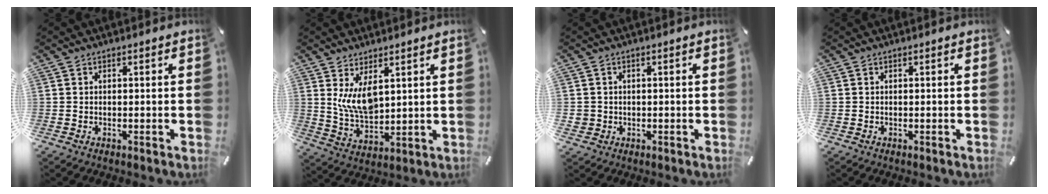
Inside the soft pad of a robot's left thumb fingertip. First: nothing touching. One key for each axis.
{"total": 8.2, "fx": 3.6, "fy": 3.9, "fz": 6.2, "tx": -0.131, "ty": -0.020, "tz": 0.066}
{"total": 2.1, "fx": 0.0, "fy": 2.1, "fz": 0.2, "tx": -0.006, "ty": 0.004, "tz": -0.003}
{"total": 0.0}